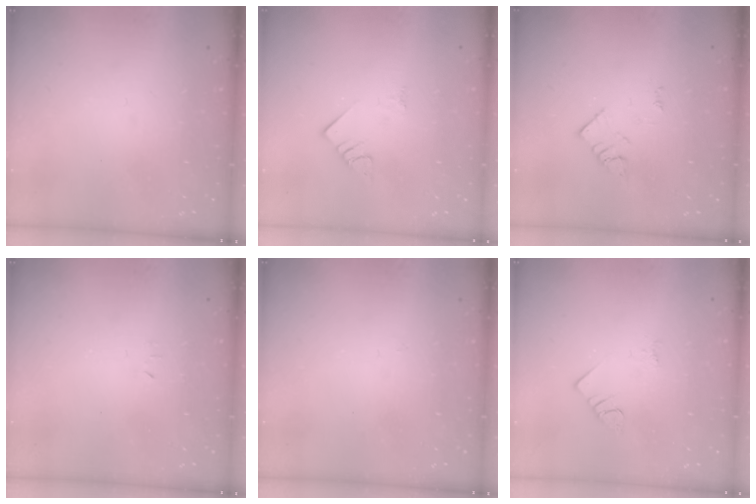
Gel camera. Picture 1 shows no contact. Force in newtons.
{"total": 3.6, "press": 3.6, "slide": 0.5}
{"total": 2.7, "press": 2.6, "slide": 0.4}
{"total": 2.4, "press": 2.4, "slide": 0.4}
{"total": 2.8, "press": 2.8, "slide": 0.4}
{"total": 2.3, "press": 2.3, "slide": 0.4}